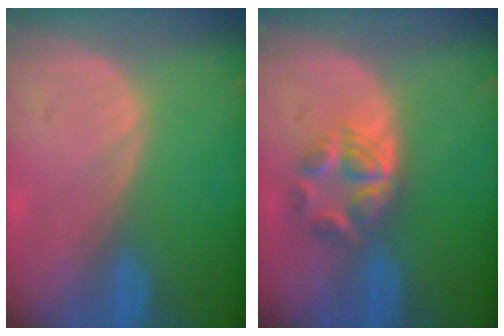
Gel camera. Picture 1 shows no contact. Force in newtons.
{"total": 6.0, "press": 5.0, "slide": 3.3}